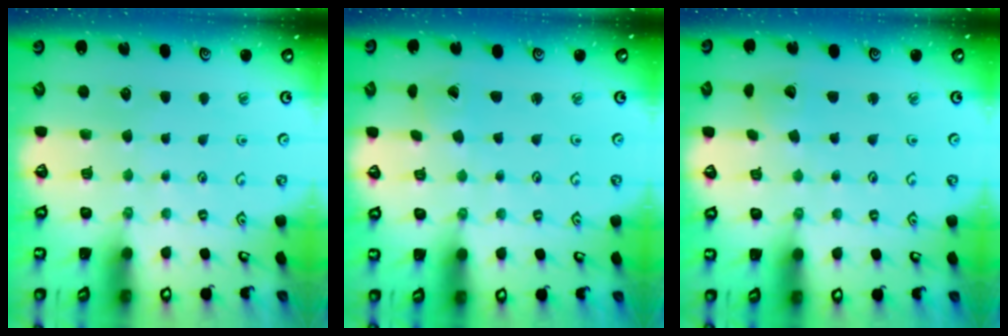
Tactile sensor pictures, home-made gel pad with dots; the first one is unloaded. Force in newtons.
{"total": 0.0}
{"total": 2.4, "press": 2.4, "slide": 0.3}